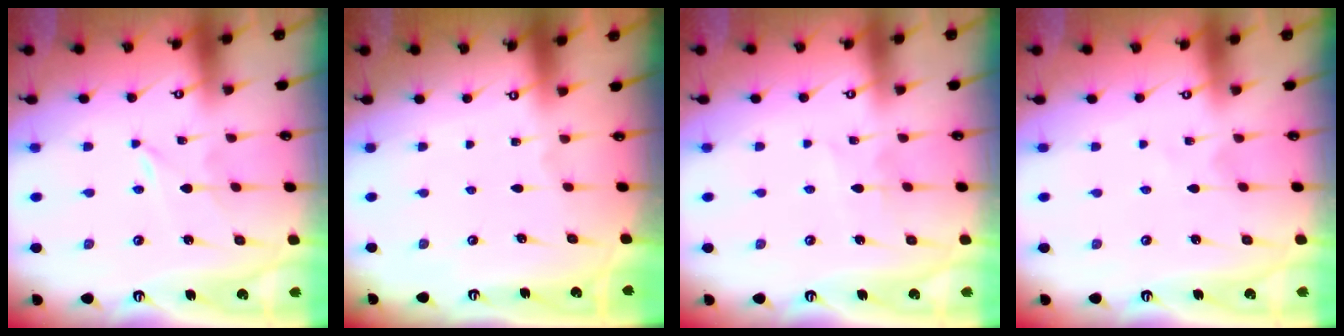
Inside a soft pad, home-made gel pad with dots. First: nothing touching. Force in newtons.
{"total": 0.0}
{"total": 5.9, "press": 5.9, "slide": 0.5}
{"total": 1.3, "press": 1.3, "slide": 0.2}